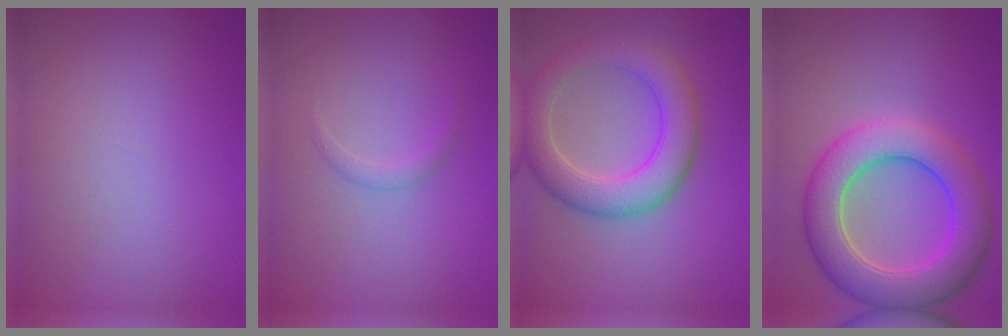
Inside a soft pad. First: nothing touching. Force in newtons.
{"total": 0.9, "press": 0.9, "slide": 0.0}
{"total": 5.7, "press": 5.7, "slide": 0.6}
{"total": 7.9, "press": 7.9, "slide": 0.4}